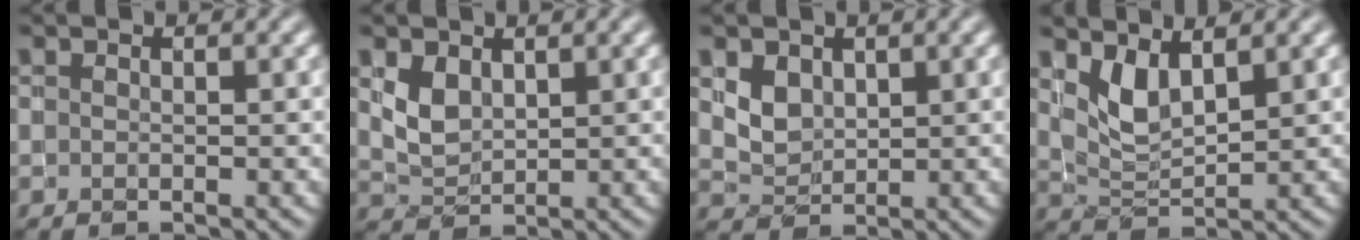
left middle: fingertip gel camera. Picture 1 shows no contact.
{"total": 2.4, "force": [0.9, 1.6, 1.4], "torque": [-0.036, -0.005, 0.026]}
{"total": 2.2, "force": [0.8, 1.7, 1.0], "torque": [-0.024, -0.007, 0.022]}
{"total": 3.2, "force": [1.6, 1.3, 2.4], "torque": [-0.058, -0.010, 0.039]}